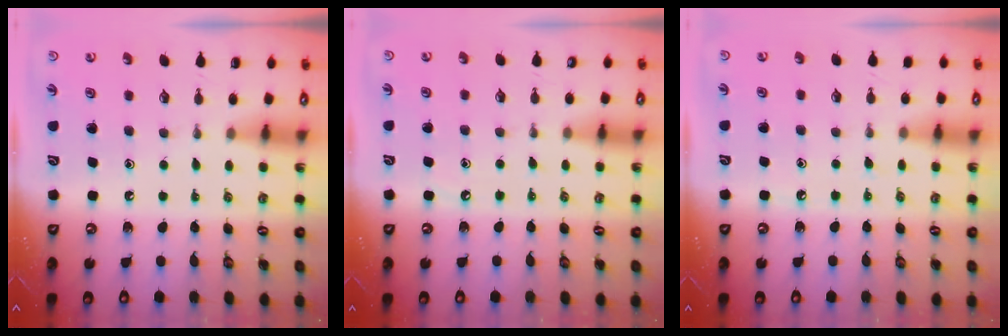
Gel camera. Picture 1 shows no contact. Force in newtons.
{"total": 3.6, "press": 3.6, "slide": 0.4}
{"total": 6.8, "press": 6.7, "slide": 0.8}